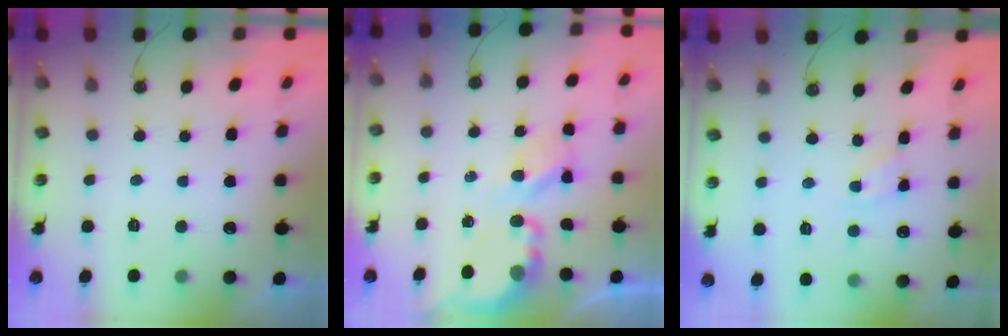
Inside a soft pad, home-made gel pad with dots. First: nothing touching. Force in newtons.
{"total": 4.9, "press": 4.8, "slide": 0.4}
{"total": 3.1, "press": 3.0, "slide": 0.4}